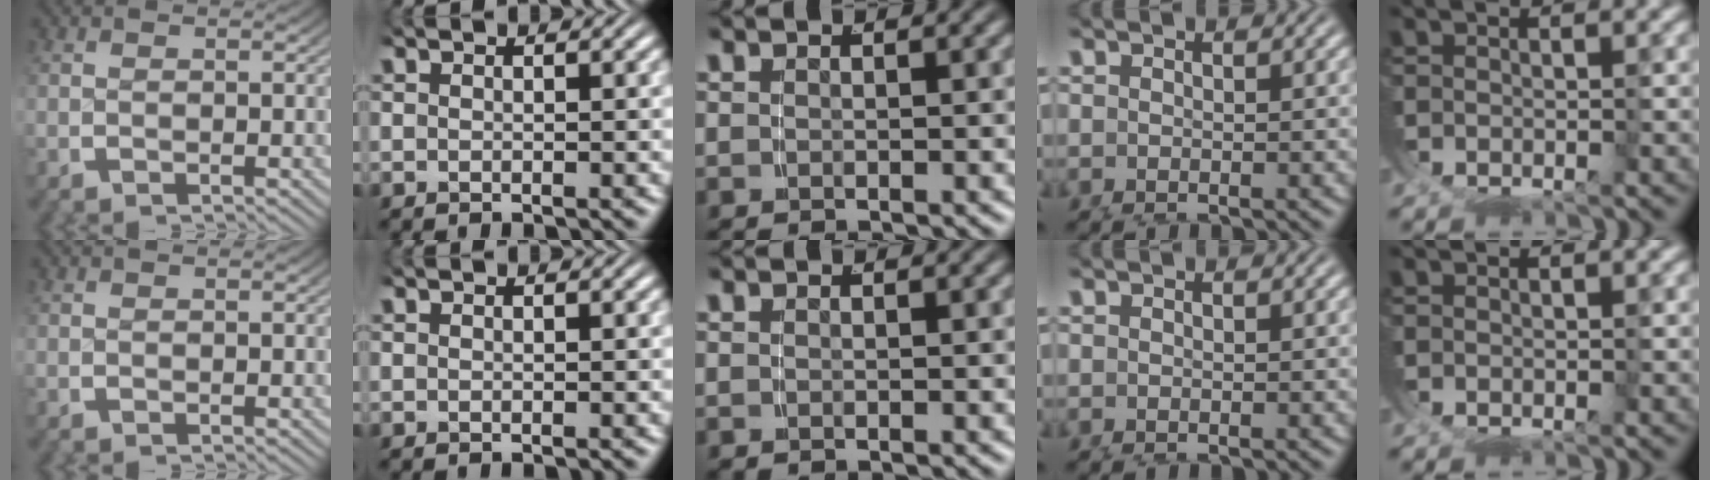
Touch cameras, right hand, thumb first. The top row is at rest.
{"little": {"total": 0.7, "force": [-0.2, 0.5, 0.4], "torque": [-0.008, -0.003, -0.002]}}